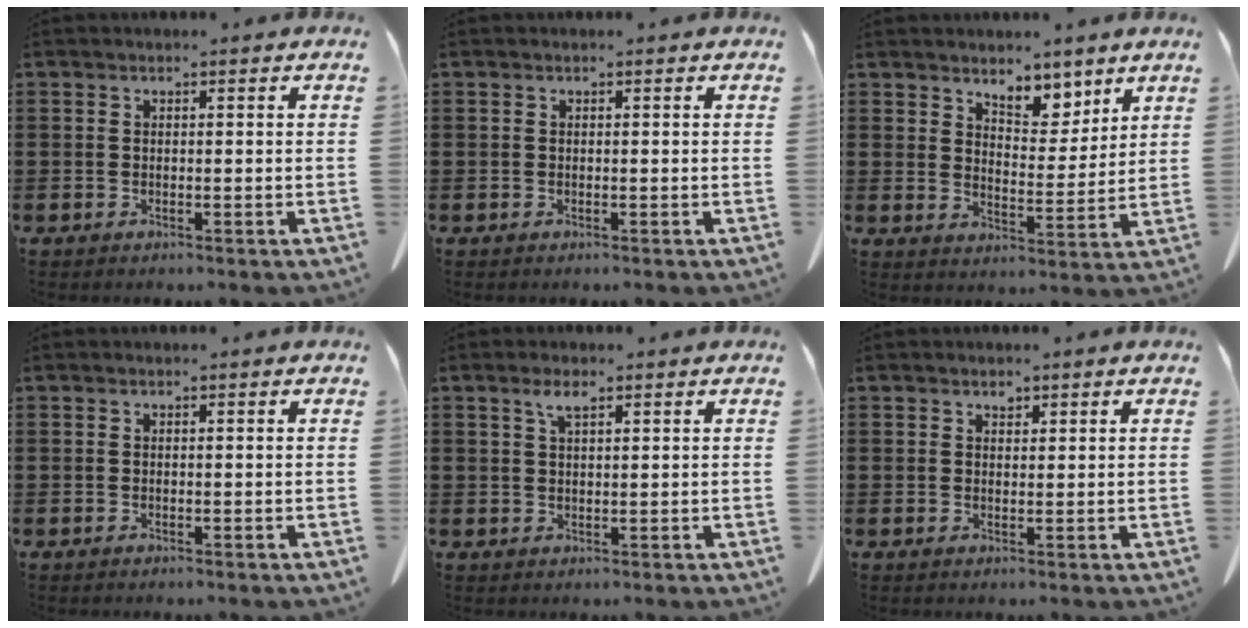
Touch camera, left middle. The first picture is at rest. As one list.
[{"total": 0.0}, {"total": 5.4, "force": [4.9, 2.1, 1.0], "torque": [-0.023, -0.027, 0.088]}, {"total": 0.0}, {"total": 2.6, "force": [1.6, 0.8, 1.8], "torque": [-0.042, 0.002, 0.030]}, {"total": 1.3, "force": [1.1, 0.6, 0.3], "torque": [0.000, -0.005, 0.021]}]